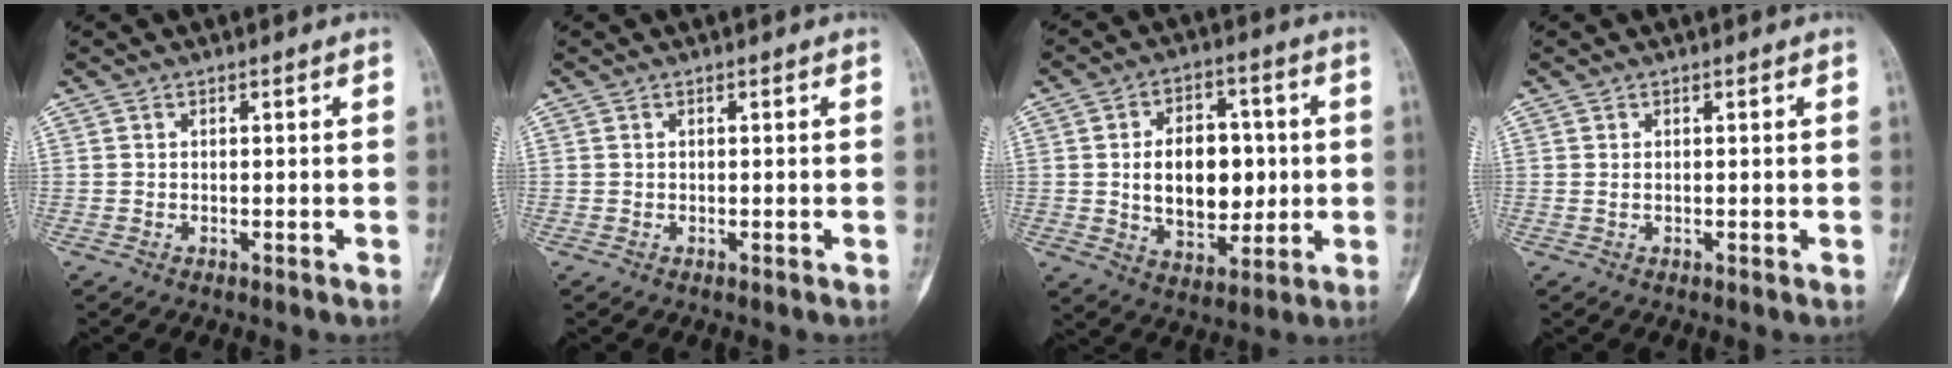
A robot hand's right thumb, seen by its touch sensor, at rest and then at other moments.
{"total": 0.0}
{"total": 14.3, "force": [0.3, 9.4, 10.8], "torque": [-0.124, 0.008, 0.016]}
{"total": 0.0}